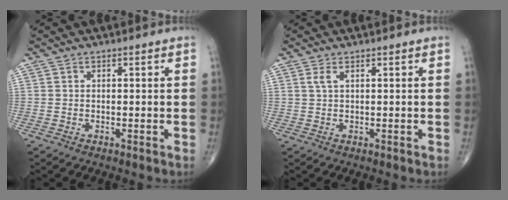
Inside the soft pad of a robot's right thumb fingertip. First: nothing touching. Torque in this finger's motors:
{"motor_torque": [0.41, -0.59, 0.21, 0.26, -0.08]}